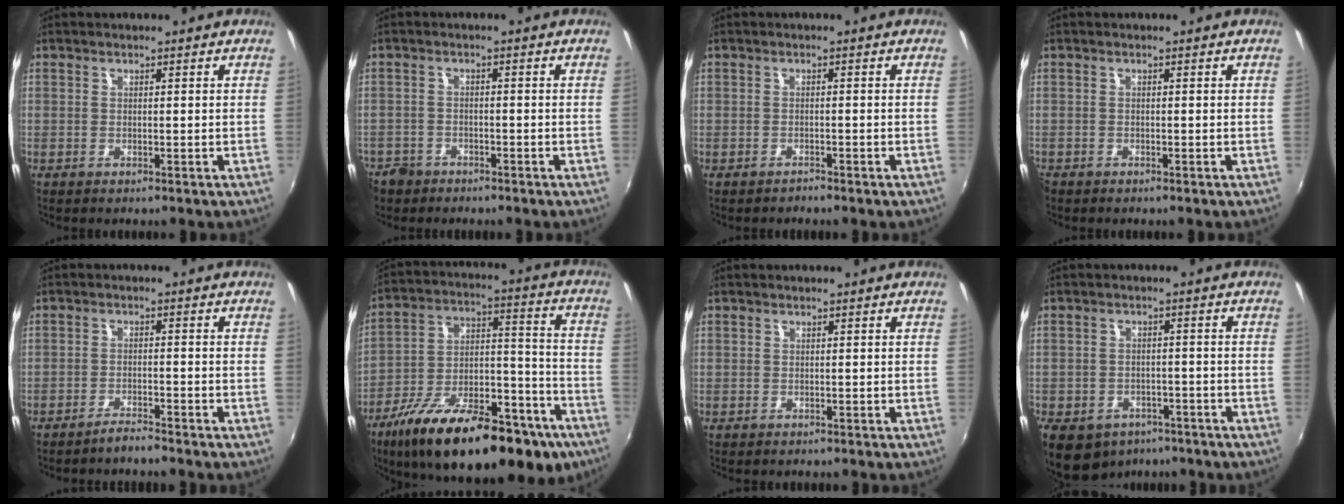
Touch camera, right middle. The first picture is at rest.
{"total": 4.6, "force": [-3.6, 2.7, 0.9], "torque": [-0.040, -0.008, -0.067]}
{"total": 1.4, "force": [-1.3, 0.4, 0.3], "torque": [-0.009, -0.003, -0.020]}
{"total": 0.9, "force": [-0.8, 0.3, 0.4], "torque": [-0.010, -0.003, -0.014]}
{"total": 2.6, "force": [-2.5, 0.0, 0.7], "torque": [-0.027, -0.001, -0.046]}
{"total": 30.2, "force": [-19.0, 12.0, 20.2], "torque": [-0.303, -0.007, -0.274]}
{"total": 0.9, "force": [-0.3, 0.8, -0.1], "torque": [-0.001, 0.002, -0.002]}
{"total": 14.5, "force": [-9.2, 9.2, 6.3], "torque": [-0.157, -0.016, -0.125]}